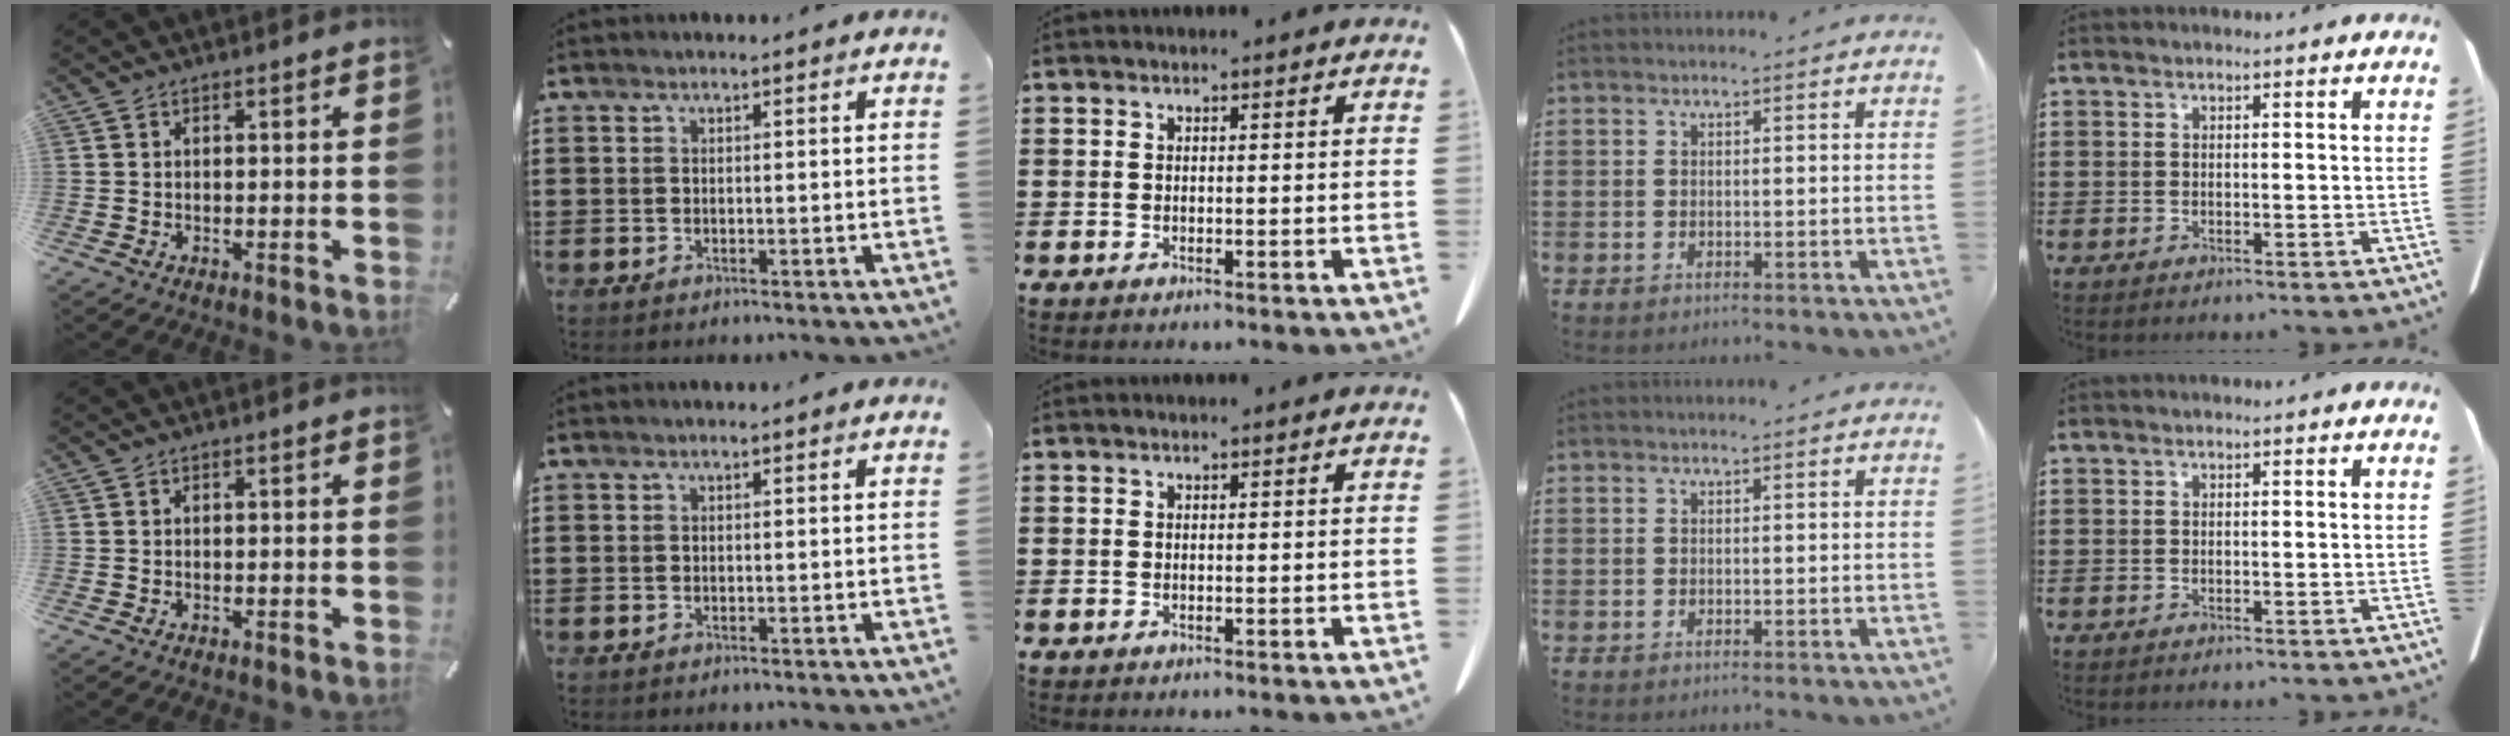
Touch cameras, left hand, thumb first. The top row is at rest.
{}